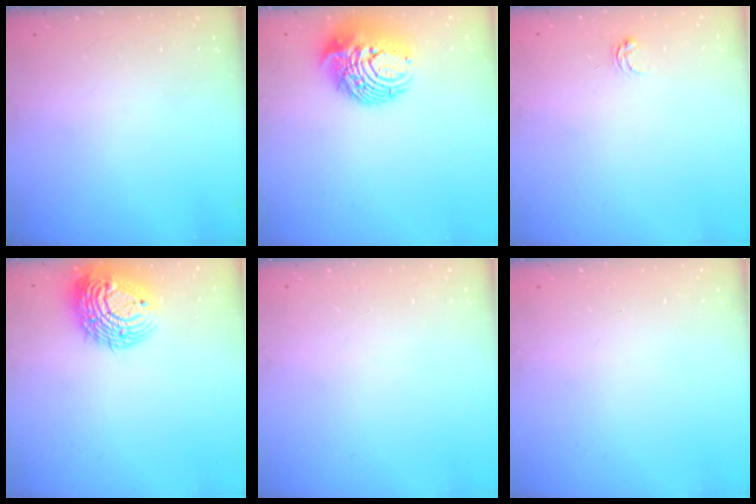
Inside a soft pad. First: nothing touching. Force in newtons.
{"total": 12.1, "press": 12.0, "slide": 1.0}
{"total": 2.9, "press": 2.9, "slide": 0.4}
{"total": 16.1, "press": 15.9, "slide": 2.6}
{"total": 0.0}
{"total": 0.0}